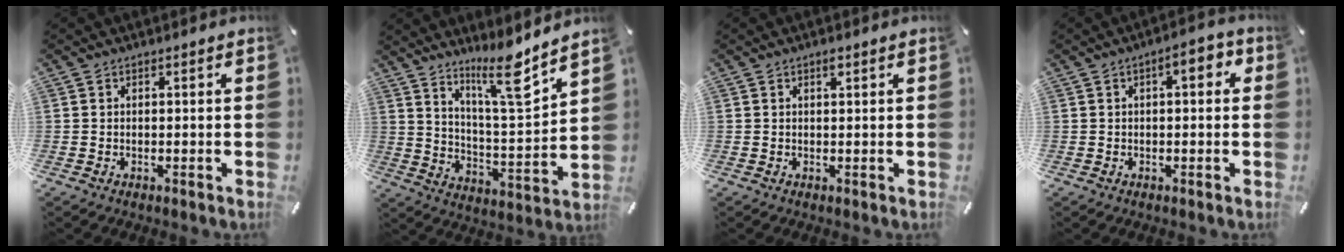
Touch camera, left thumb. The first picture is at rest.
{"total": 13.8, "force": [10.9, 2.0, 8.4], "torque": [-0.147, -0.072, 0.180]}
{"total": 1.1, "force": [0.5, 0.4, 0.9], "torque": [-0.019, 0.003, 0.008]}
{"total": 5.2, "force": [1.0, 2.2, 4.6], "torque": [-0.057, 0.002, 0.009]}